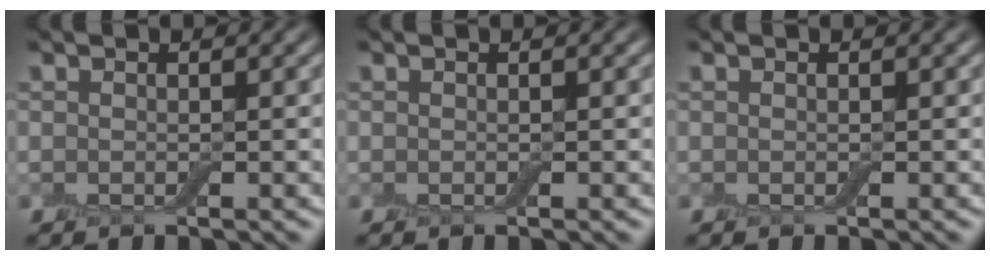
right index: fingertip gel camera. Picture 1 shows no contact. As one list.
[{"total": 0.0}, {"total": 0.0}]